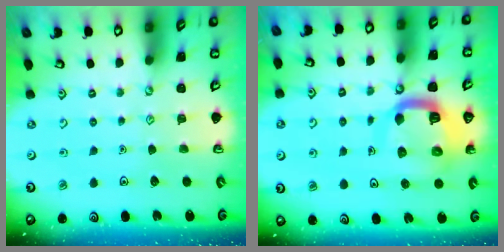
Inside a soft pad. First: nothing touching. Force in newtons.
{"total": 11.9, "press": 11.8, "slide": 1.3}